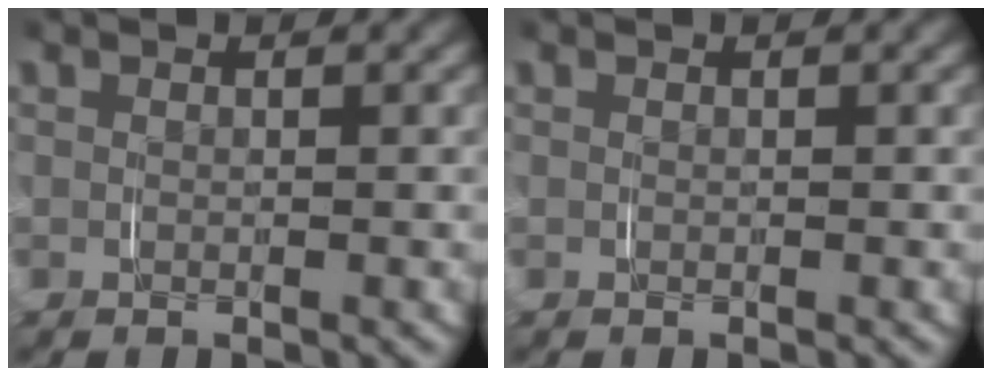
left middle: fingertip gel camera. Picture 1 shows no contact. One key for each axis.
{"total": 0.0}